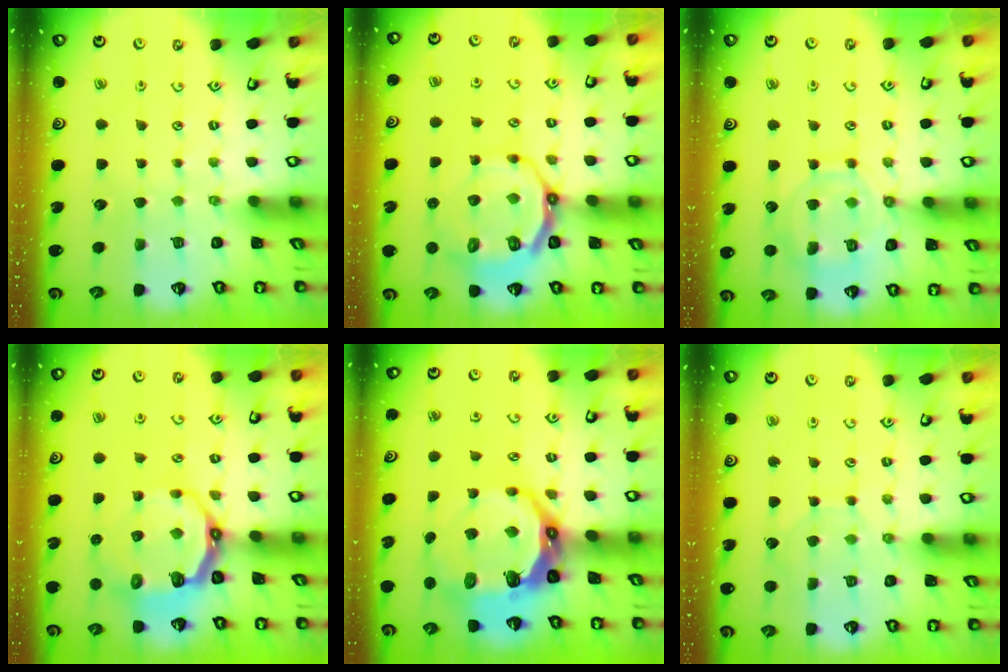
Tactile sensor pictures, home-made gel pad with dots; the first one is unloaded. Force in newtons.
{"total": 10.7, "press": 10.2, "slide": 3.4}
{"total": 11.7, "press": 11.6, "slide": 1.2}
{"total": 9.6, "press": 8.5, "slide": 4.4}
{"total": 15.7, "press": 14.8, "slide": 5.3}
{"total": 4.6, "press": 4.6, "slide": 0.4}